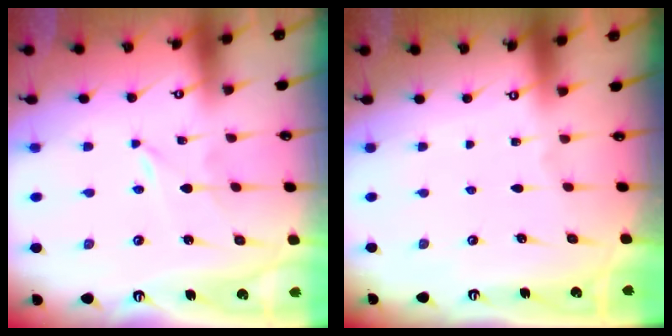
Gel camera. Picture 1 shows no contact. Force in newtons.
{"total": 0.0}